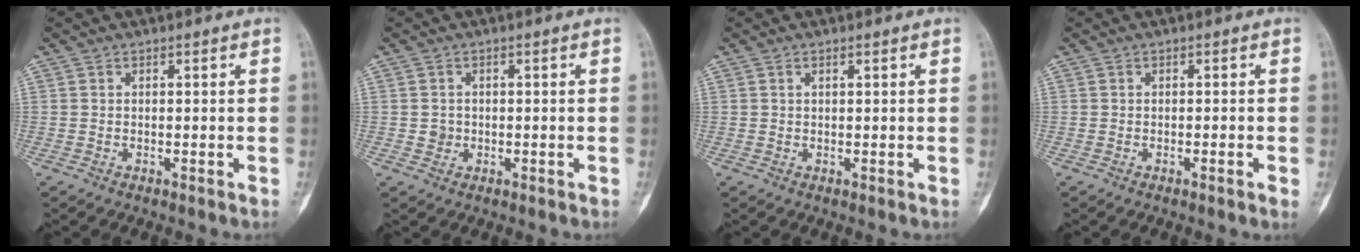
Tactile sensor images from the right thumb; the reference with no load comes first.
{"total": 1.8, "force": [-0.2, 1.7, 0.6], "torque": [0.004, 0.006, -0.003]}
{"total": 0.7, "force": [0.4, 0.3, 0.5], "torque": [-0.004, 0.000, 0.006]}
{"total": 1.2, "force": [-0.5, 0.2, 1.1], "torque": [-0.015, 0.001, -0.006]}